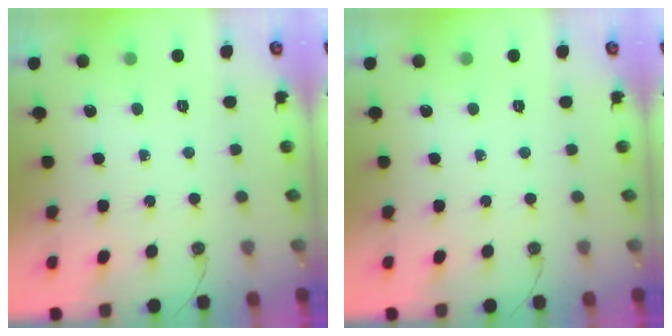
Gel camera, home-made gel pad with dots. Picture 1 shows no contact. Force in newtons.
{"total": 0.0}